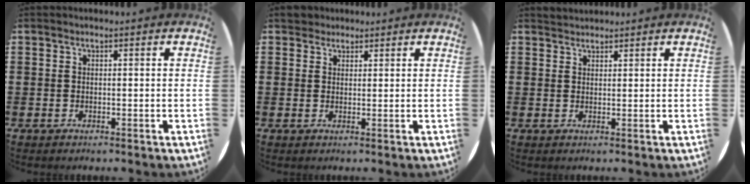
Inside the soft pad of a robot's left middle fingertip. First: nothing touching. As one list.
[{"total": 2.1, "force": [1.9, 0.9, 0.0], "torque": [0.006, 0.004, 0.036]}, {"total": 1.2, "force": [1.2, 0.2, -0.2], "torque": [0.003, 0.002, 0.023]}]